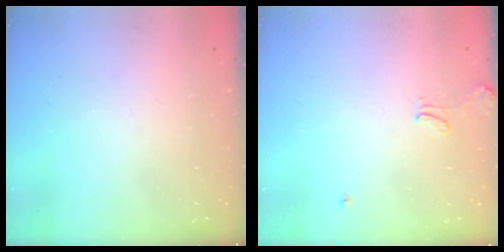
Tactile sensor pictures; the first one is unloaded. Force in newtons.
{"total": 0.0}